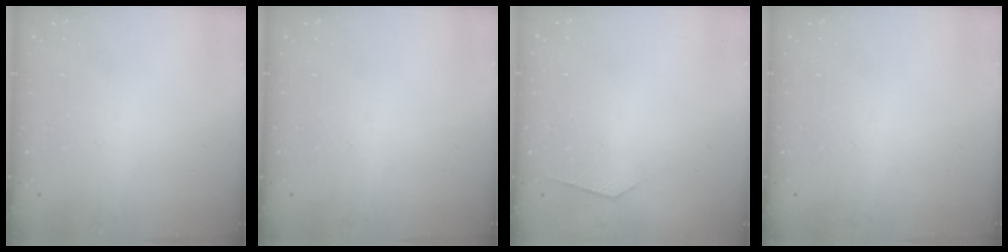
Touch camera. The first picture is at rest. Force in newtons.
{"total": 0.0}
{"total": 2.4, "press": 2.4, "slide": 0.4}
{"total": 0.0}